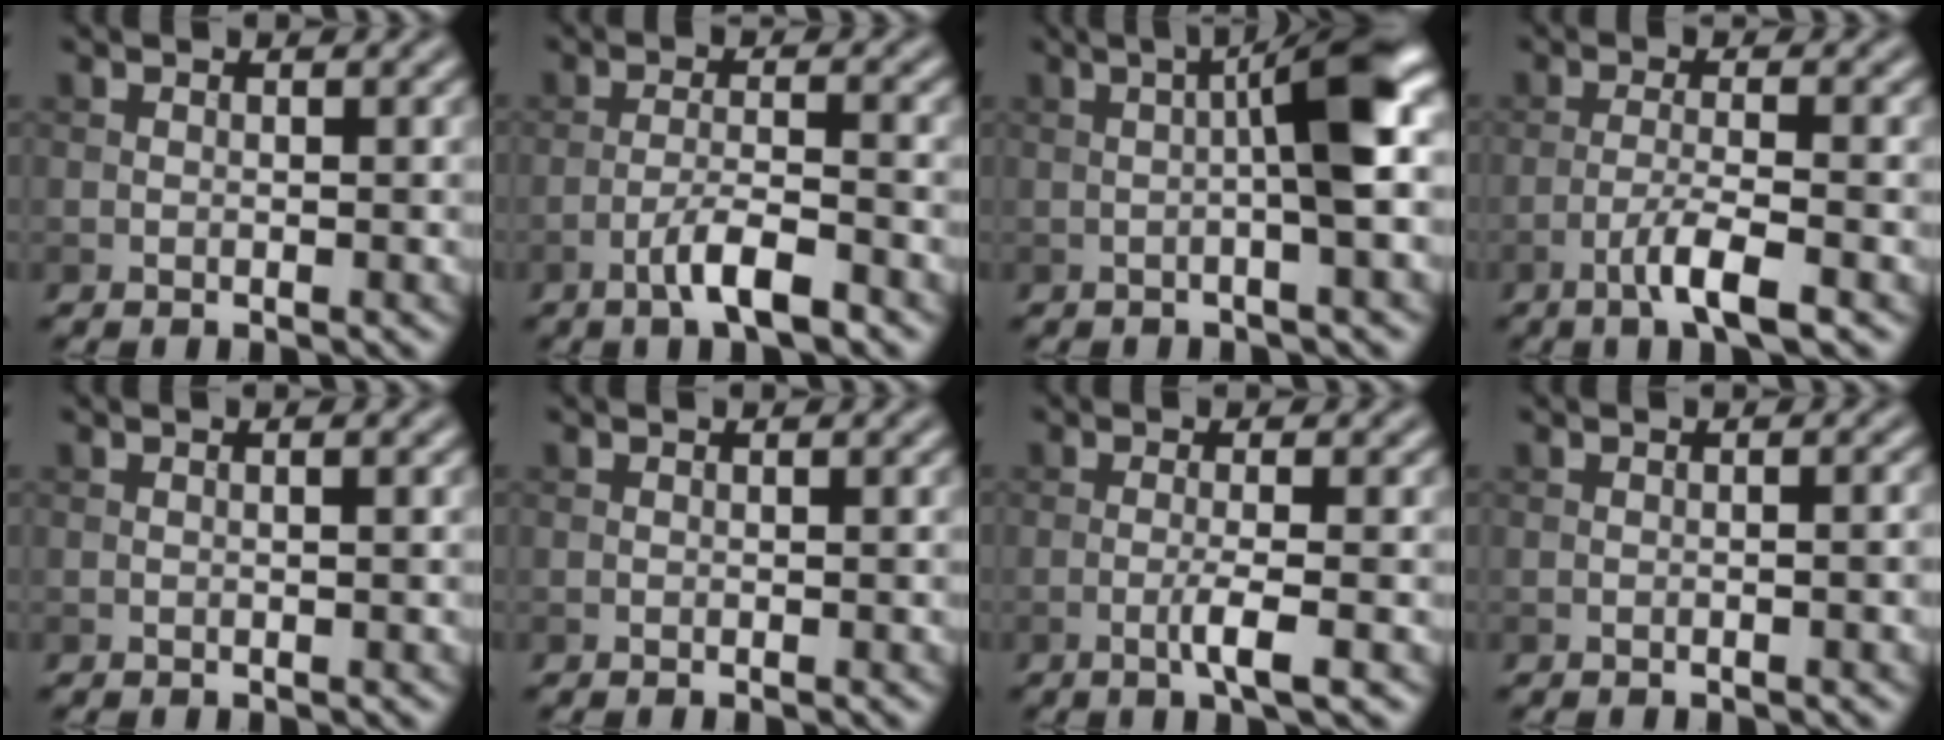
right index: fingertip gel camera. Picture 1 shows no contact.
{"total": 4.1, "force": [-2.5, 0.7, 3.2], "torque": [-0.061, 0.007, -0.051]}
{"total": 6.6, "force": [0.5, 0.9, 6.6], "torque": [-0.096, 0.017, 0.003]}
{"total": 3.8, "force": [-2.0, 0.4, 3.2], "torque": [-0.060, 0.007, -0.046]}
{"total": 0.6, "force": [0.0, 0.1, 0.6], "torque": [-0.010, 0.001, 0.000]}
{"total": 0.0}
{"total": 2.8, "force": [-0.8, 0.3, 2.7], "torque": [-0.046, 0.003, -0.022]}
{"total": 1.5, "force": [-0.3, 0.4, 1.4], "torque": [-0.012, 0.001, -0.005]}